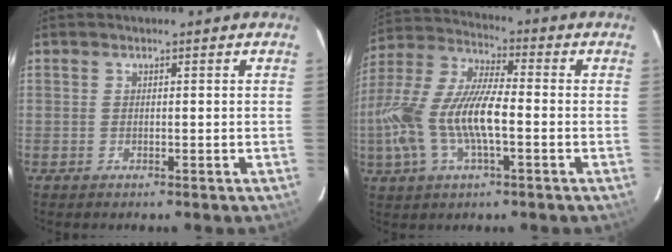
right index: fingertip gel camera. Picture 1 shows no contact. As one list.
[{"total": 17.4, "force": [-3.8, 5.9, 16.0], "torque": [-0.331, -0.003, -0.074]}]